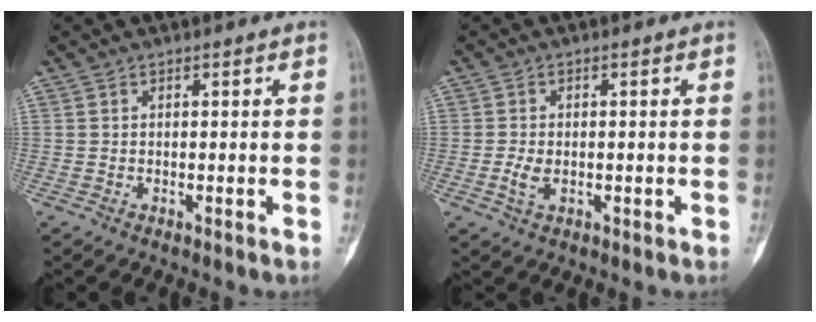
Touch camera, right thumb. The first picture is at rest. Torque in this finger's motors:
{"motor_torque": [-0.52, -0.10, 0.13, 0.29, 0.00]}